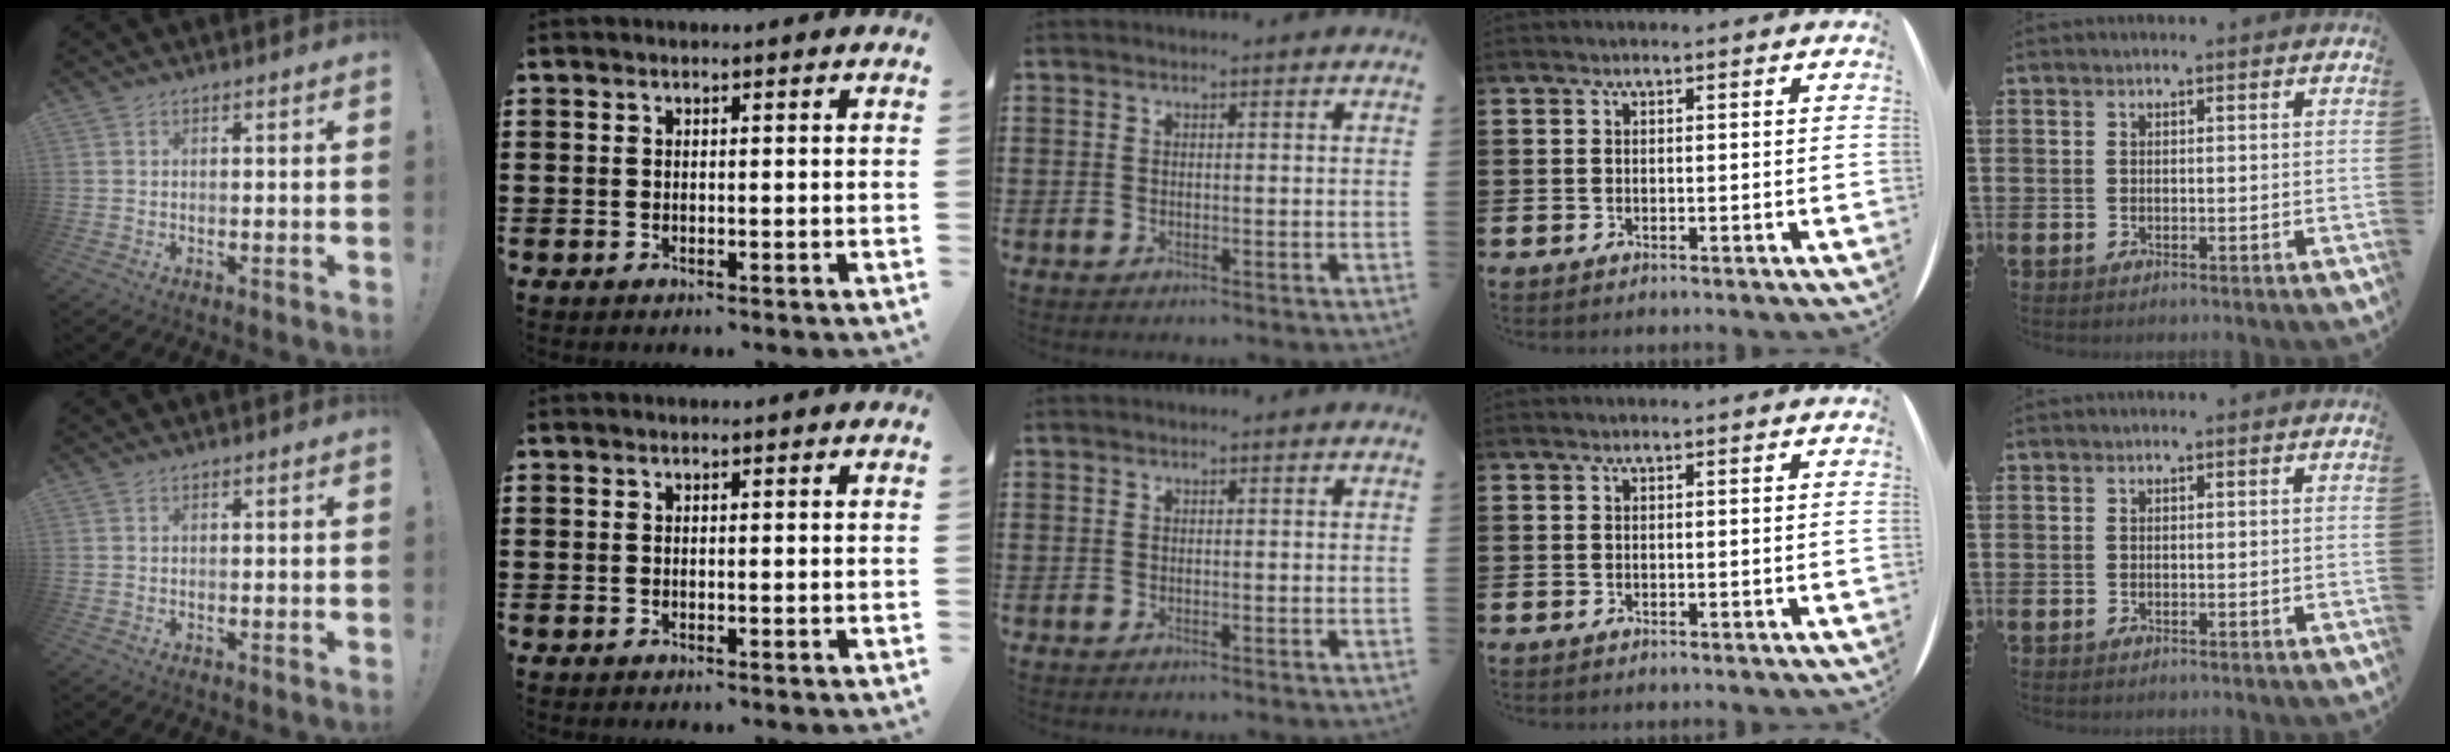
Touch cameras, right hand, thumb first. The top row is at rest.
{}